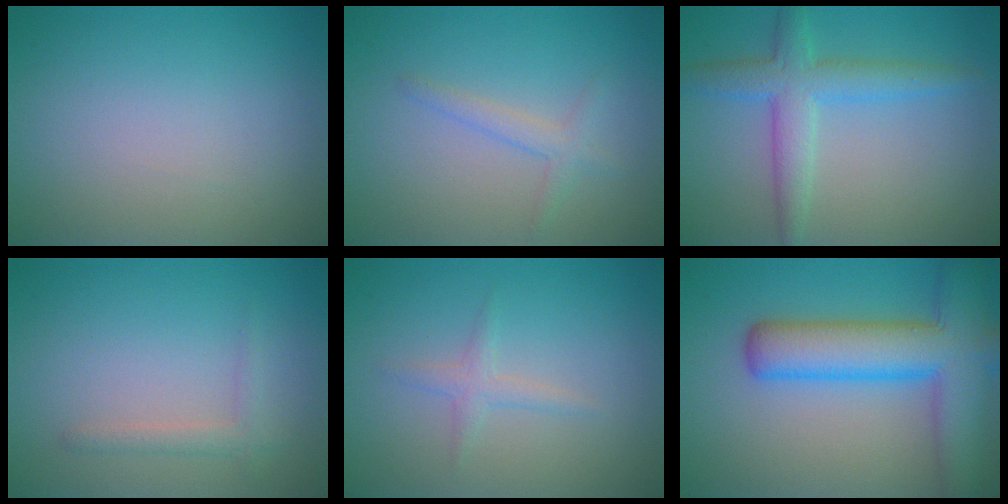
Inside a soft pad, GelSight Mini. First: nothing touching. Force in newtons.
{"total": 1.6, "press": 1.6, "slide": 0.1}
{"total": 4.3, "press": 4.3, "slide": 0.0}
{"total": 1.4, "press": 1.4, "slide": 0.1}
{"total": 1.3, "press": 1.3, "slide": 0.0}
{"total": 9.3, "press": 9.3, "slide": 0.5}